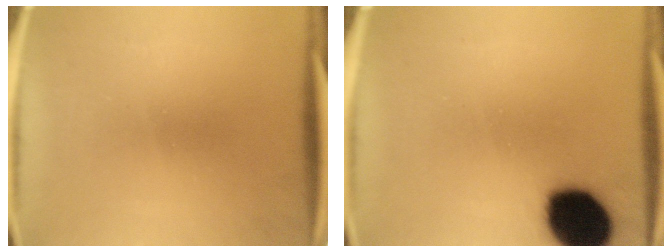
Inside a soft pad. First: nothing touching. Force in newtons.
{"total": 18.0}